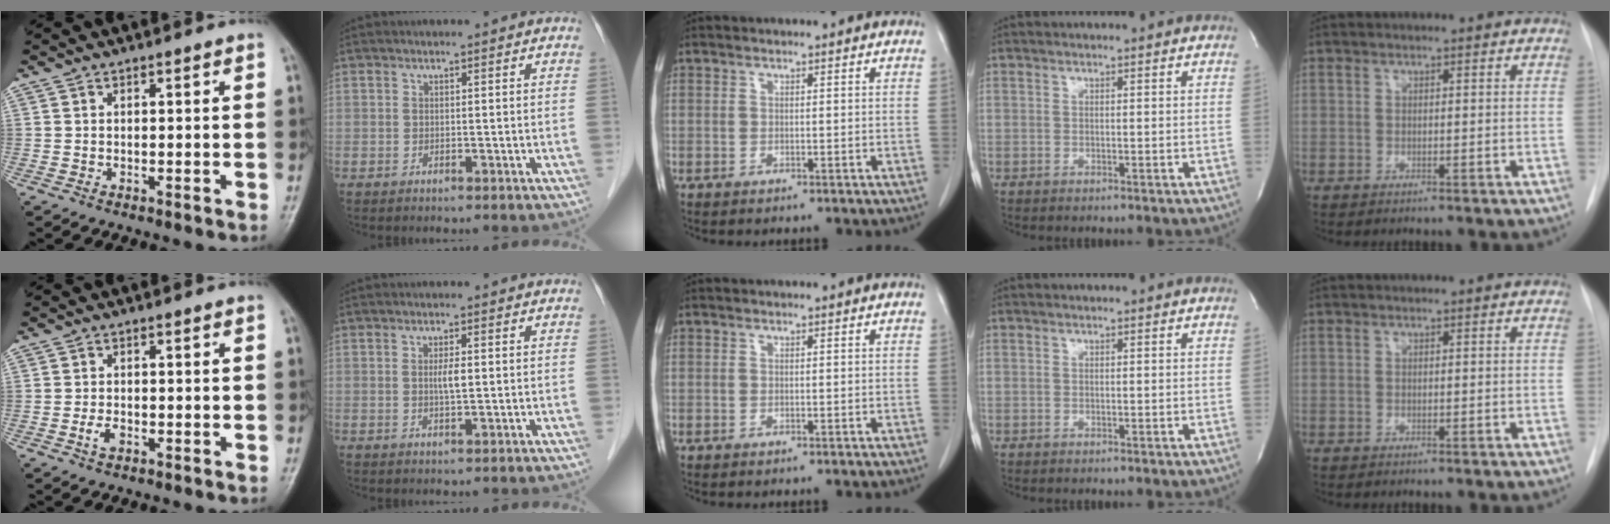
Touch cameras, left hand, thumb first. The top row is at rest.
{"thumb": {"total": 2.1, "force": [-0.8, 1.2, 1.5], "torque": [-0.031, 0.004, -0.015]}, "index": {"total": 2.0, "force": [0.2, 0.3, 1.9], "torque": [-0.037, 0.000, 0.003]}}